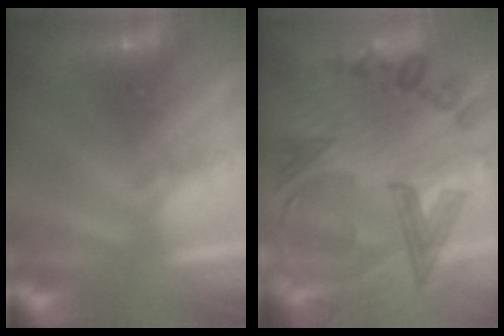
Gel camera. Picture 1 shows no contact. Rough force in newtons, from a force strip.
{"total": 7.0}